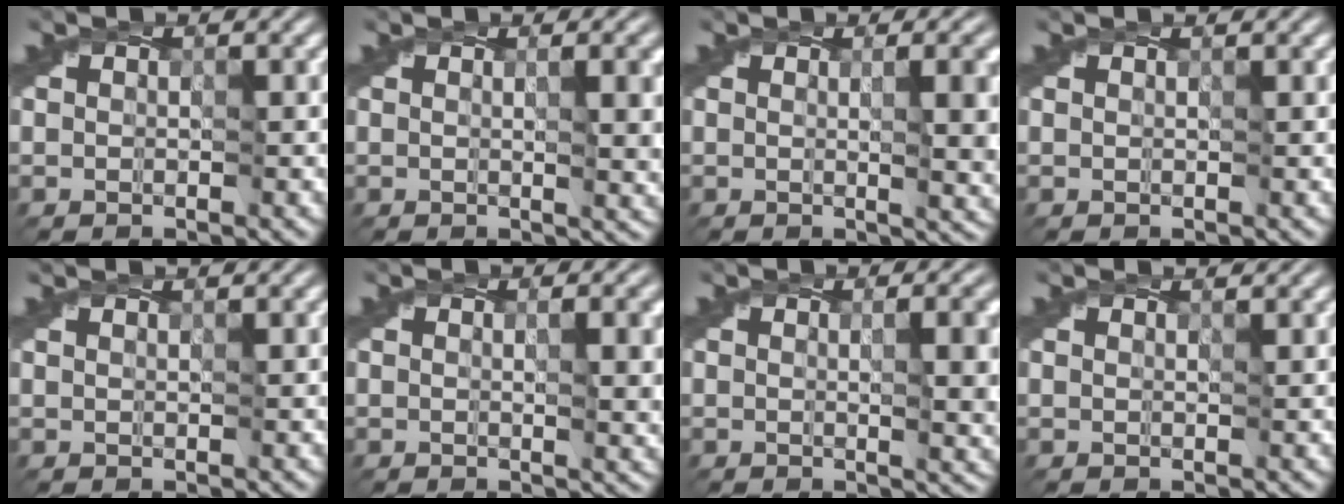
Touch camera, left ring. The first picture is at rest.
{"total": 4.8, "force": [0.4, 1.6, 4.5], "torque": [-0.047, 0.001, 0.004]}
{"total": 7.2, "force": [0.3, 2.7, 6.7], "torque": [-0.054, 0.008, 0.002]}
{"total": 0.0}
{"total": 0.8, "force": [0.7, -0.1, 0.4], "torque": [-0.006, 0.003, 0.005]}
{"total": 4.0, "force": [0.4, 1.2, 3.7], "torque": [-0.046, 0.000, 0.005]}
{"total": 6.4, "force": [0.4, 2.3, 6.0], "torque": [-0.048, 0.008, 0.001]}
{"total": 1.5, "force": [1.1, 0.5, 0.9], "torque": [-0.010, 0.006, 0.004]}